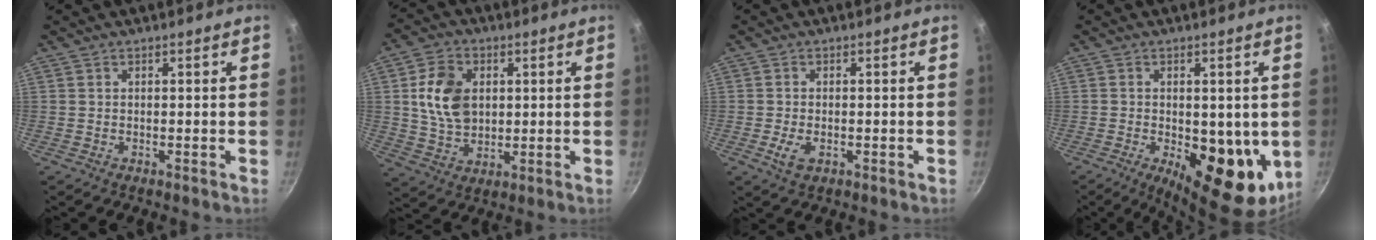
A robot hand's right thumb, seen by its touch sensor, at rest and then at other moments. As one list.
[{"total": 11.4, "force": [2.0, 8.1, 7.8], "torque": [-0.126, -0.004, 0.040]}, {"total": 3.5, "force": [-1.0, 2.0, 2.7], "torque": [-0.050, -0.002, -0.017]}, {"total": 15.3, "force": [-2.5, 7.4, 13.1], "torque": [-0.150, -0.026, -0.023]}]